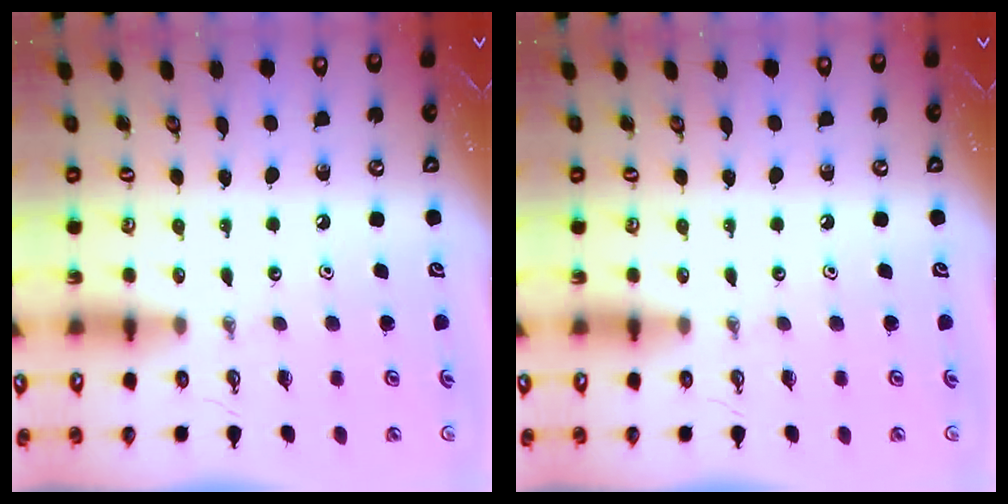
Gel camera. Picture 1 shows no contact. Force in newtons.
{"total": 0.0}